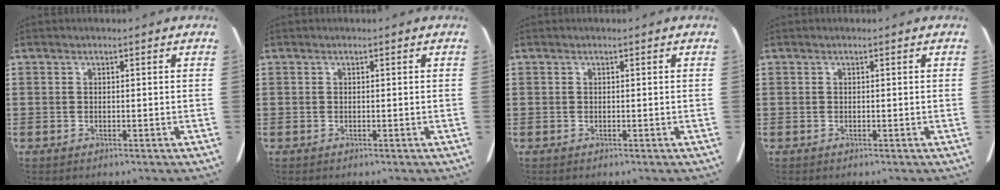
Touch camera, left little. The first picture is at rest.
{"total": 0.0}
{"total": 0.0}
{"total": 0.0}